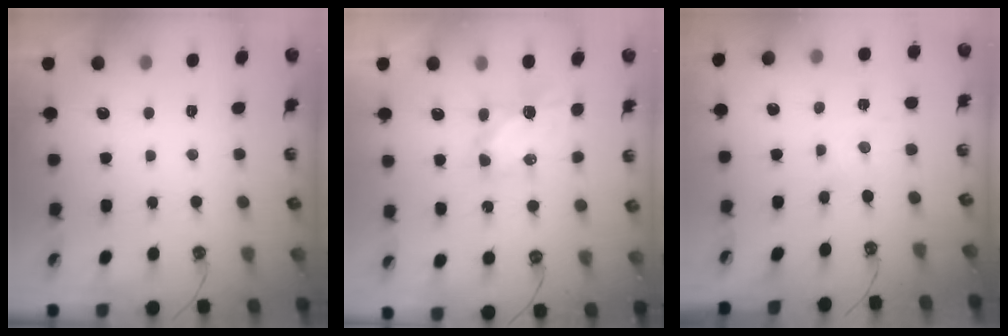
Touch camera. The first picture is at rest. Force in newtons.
{"total": 6.7, "press": 6.7, "slide": 0.4}
{"total": 0.6, "press": 0.6, "slide": 0.2}